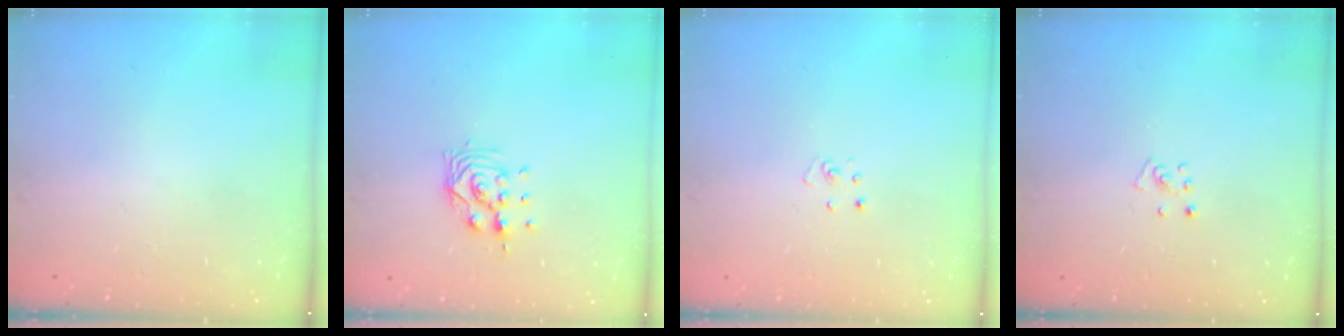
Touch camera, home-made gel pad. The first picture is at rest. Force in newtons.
{"total": 8.5, "press": 8.5, "slide": 0.8}
{"total": 2.3, "press": 2.3, "slide": 0.2}
{"total": 3.7, "press": 3.7, "slide": 0.3}